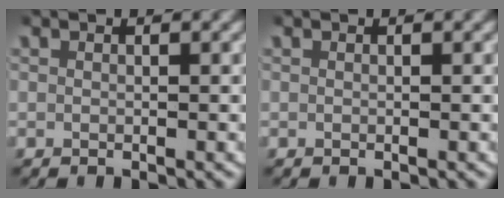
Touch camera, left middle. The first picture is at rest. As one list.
[{"total": 0.0}]